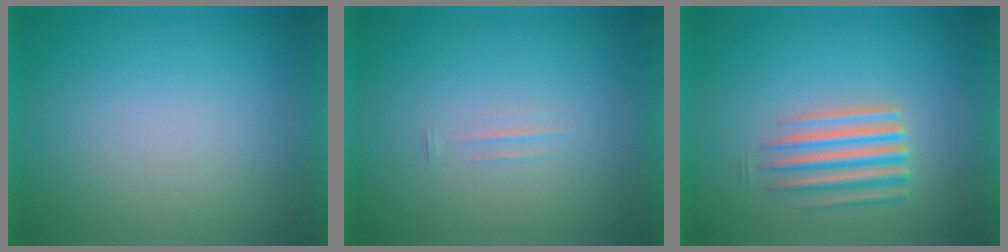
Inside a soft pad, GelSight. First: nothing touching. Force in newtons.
{"total": 1.3}
{"total": 4.3}